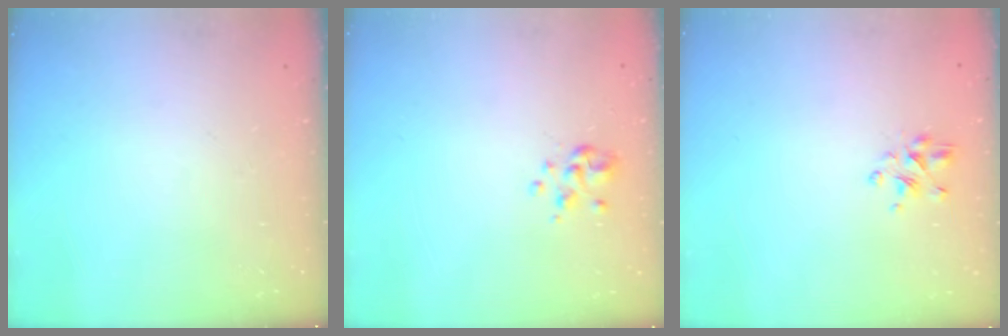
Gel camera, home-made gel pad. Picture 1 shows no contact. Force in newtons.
{"total": 2.9, "press": 2.8, "slide": 0.9}
{"total": 3.2, "press": 2.9, "slide": 1.2}